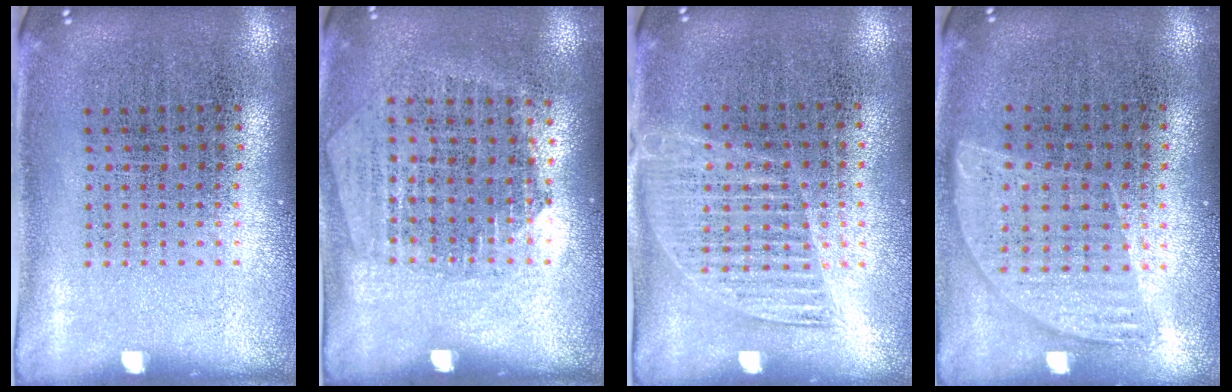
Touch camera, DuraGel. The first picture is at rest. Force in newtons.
{"total": 1.3, "press": 1.2, "slide": 0.5}
{"total": 1.3, "press": 1.1, "slide": 0.7}
{"total": 0.9, "press": 0.8, "slide": 0.3}